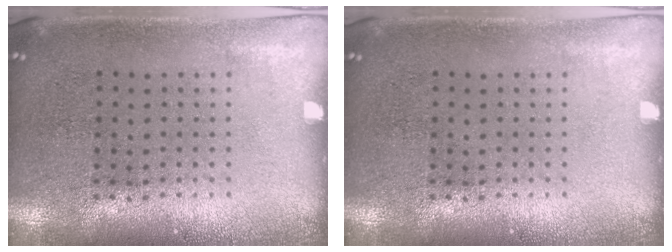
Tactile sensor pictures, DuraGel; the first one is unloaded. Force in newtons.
{"total": 0.0}